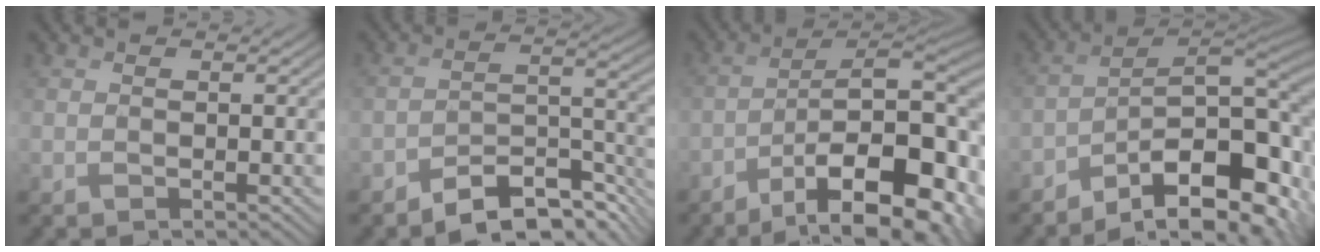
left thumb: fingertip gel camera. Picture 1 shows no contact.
{"total": 8.2, "force": [-6.3, 2.6, 4.6], "torque": [-0.068, 0.001, -0.116]}
{"total": 18.7, "force": [-10.4, 7.5, 13.6], "torque": [-0.175, -0.010, -0.153]}
{"total": 15.3, "force": [-7.8, 6.2, 11.6], "torque": [-0.161, -0.015, -0.134]}